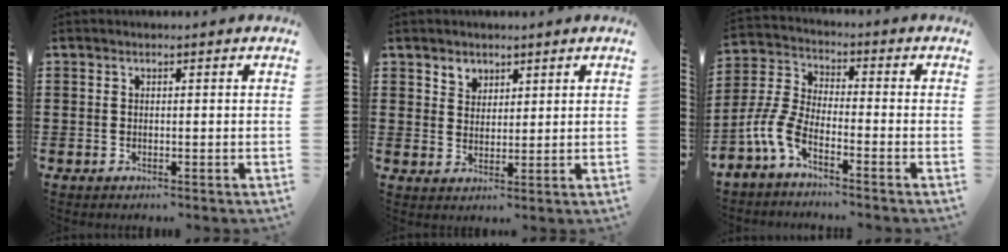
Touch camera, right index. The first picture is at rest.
{"total": 3.0, "force": [2.1, 2.1, -0.1], "torque": [-0.008, 0.007, 0.040]}
{"total": 6.1, "force": [-4.4, 1.7, 3.8], "torque": [-0.114, -0.012, -0.093]}